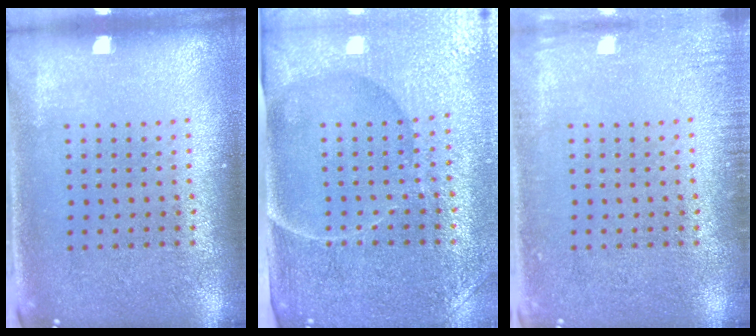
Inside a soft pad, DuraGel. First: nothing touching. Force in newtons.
{"total": 4.6, "press": 4.1, "slide": 2.2}
{"total": 1.5, "press": 1.4, "slide": 0.2}